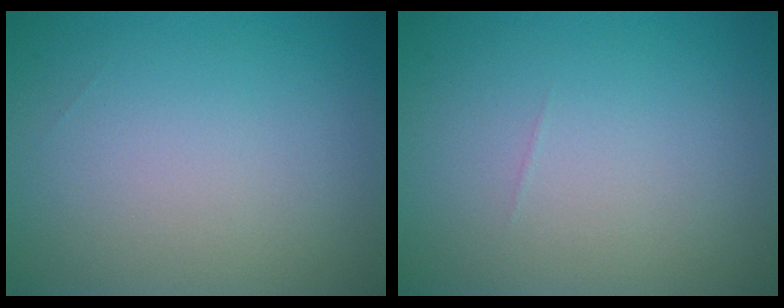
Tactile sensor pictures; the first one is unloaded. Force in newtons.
{"total": 0.0}